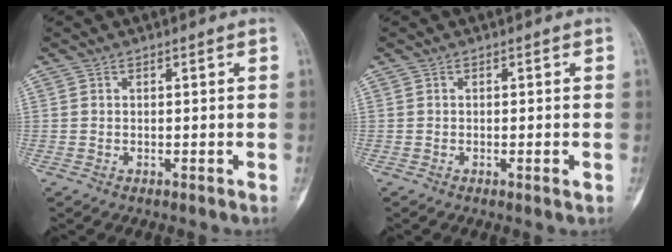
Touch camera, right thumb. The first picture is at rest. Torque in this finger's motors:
{"motor_torque": [-0.34, -0.02, 0.00, 0.18, 0.02]}